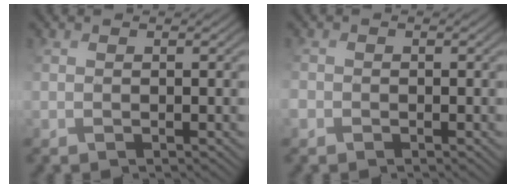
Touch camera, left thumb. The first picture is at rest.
{"total": 1.3, "force": [-1.1, -0.1, -0.6], "torque": [0.002, -0.003, -0.019]}